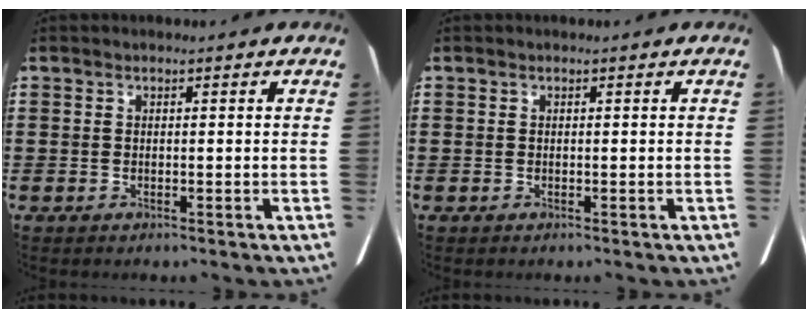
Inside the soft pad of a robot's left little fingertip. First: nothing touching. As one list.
[{"total": 0.0}]